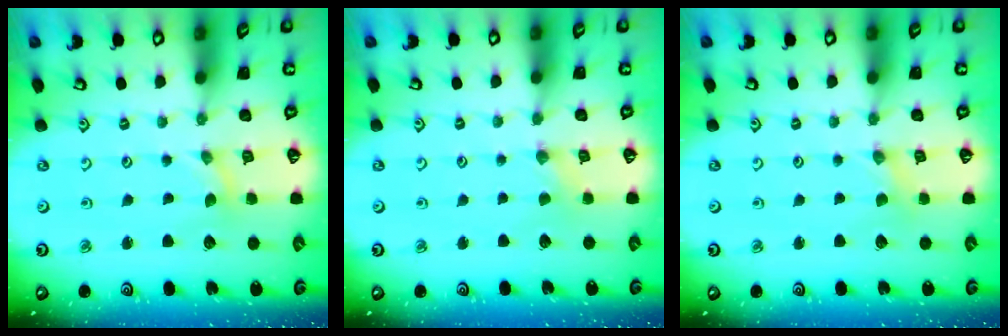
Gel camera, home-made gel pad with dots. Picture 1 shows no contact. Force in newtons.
{"total": 1.2, "press": 1.1, "slide": 0.3}
{"total": 0.0}